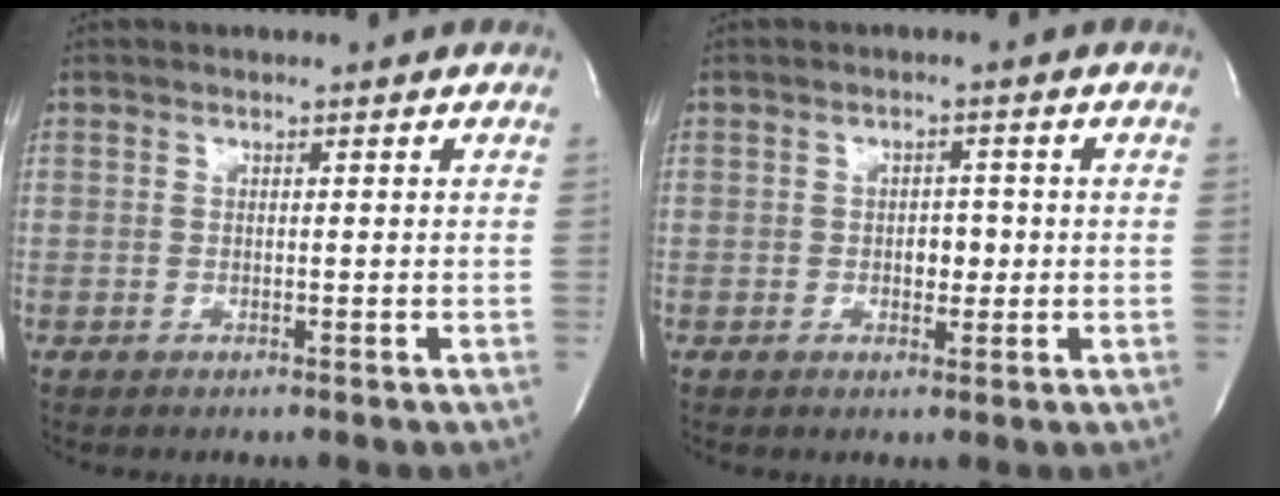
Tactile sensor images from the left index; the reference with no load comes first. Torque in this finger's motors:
{"motor_torque": [0.14, -0.10, 0.02, 0.04]}